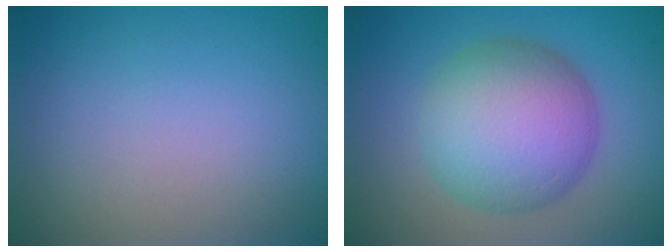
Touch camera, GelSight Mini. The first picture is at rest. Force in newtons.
{"total": 9.2, "press": 9.2, "slide": 0.3}